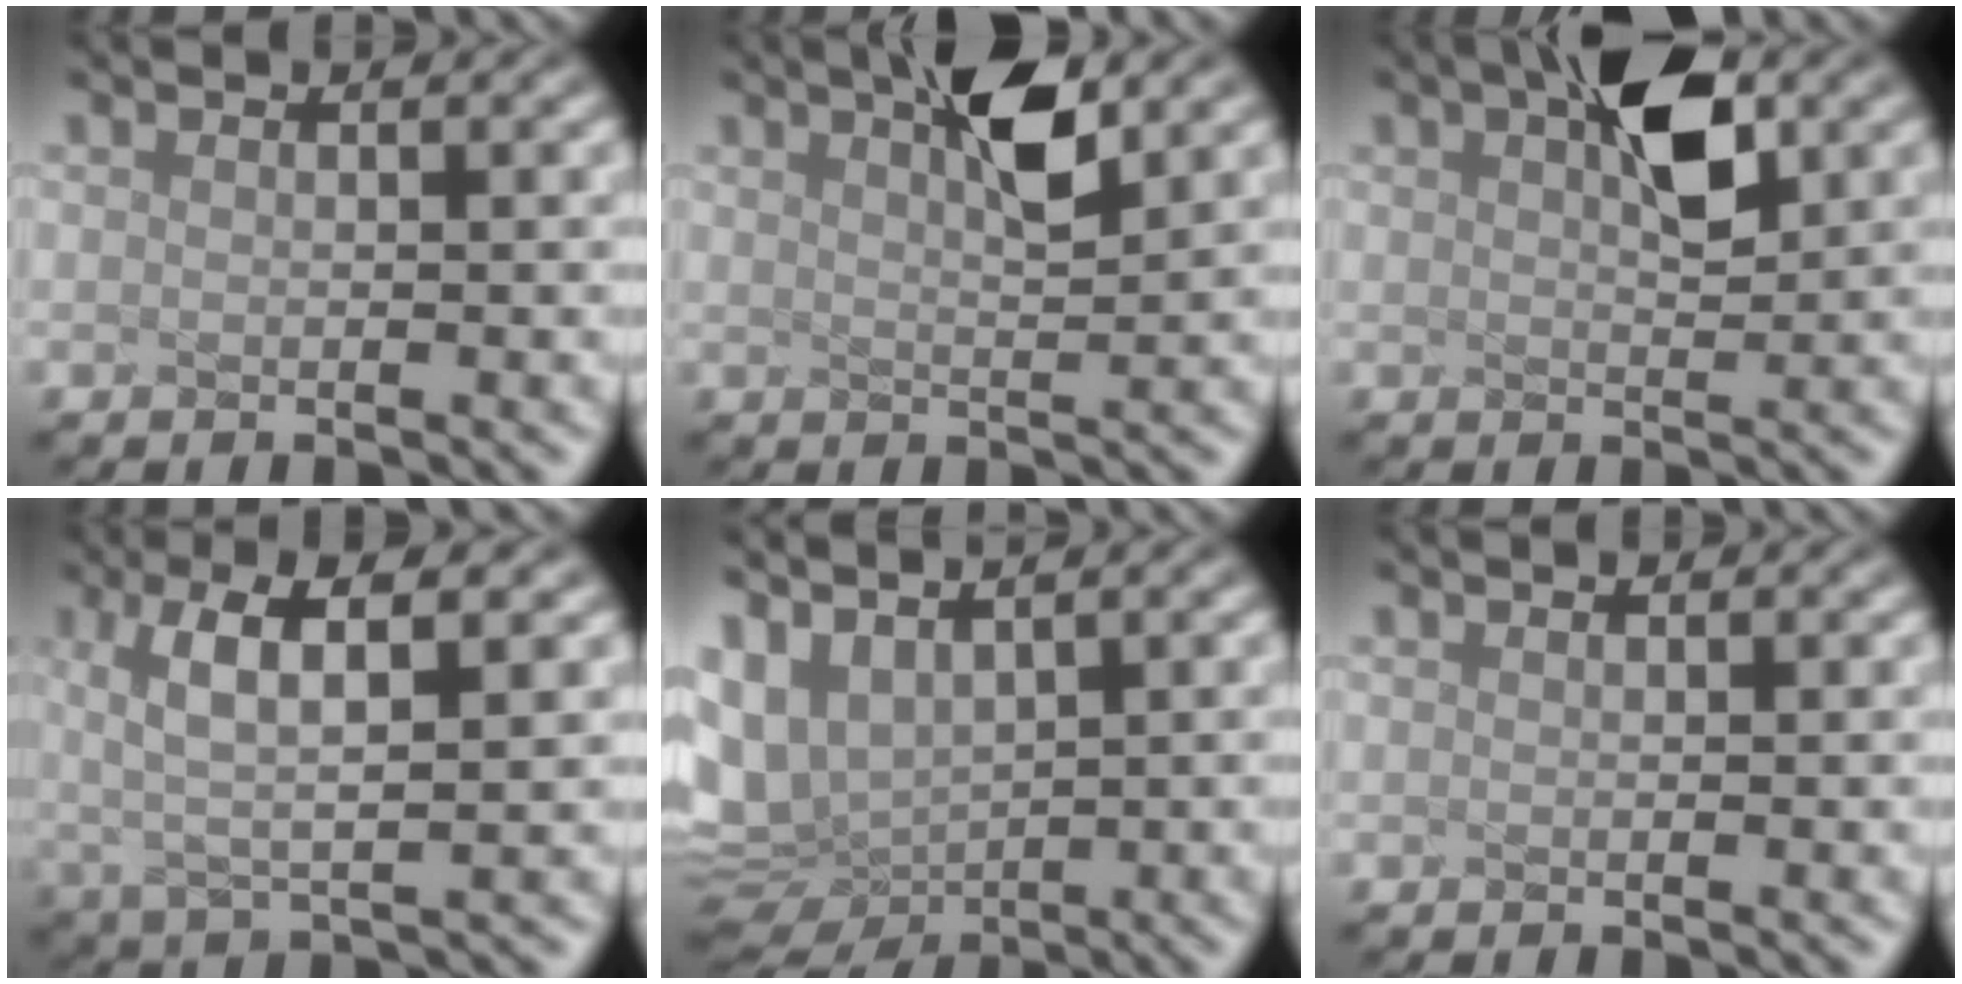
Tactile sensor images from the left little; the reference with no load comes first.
{"total": 2.3, "force": [0.9, -0.3, 2.1], "torque": [-0.060, 0.000, 0.049]}
{"total": 2.7, "force": [0.8, 0.3, 2.6], "torque": [-0.072, 0.004, 0.045]}
{"total": 4.4, "force": [0.6, 0.5, 4.4], "torque": [-0.122, 0.002, 0.046]}
{"total": 4.9, "force": [0.2, 2.5, 4.2], "torque": [-0.128, -0.015, 0.068]}
{"total": 0.0}